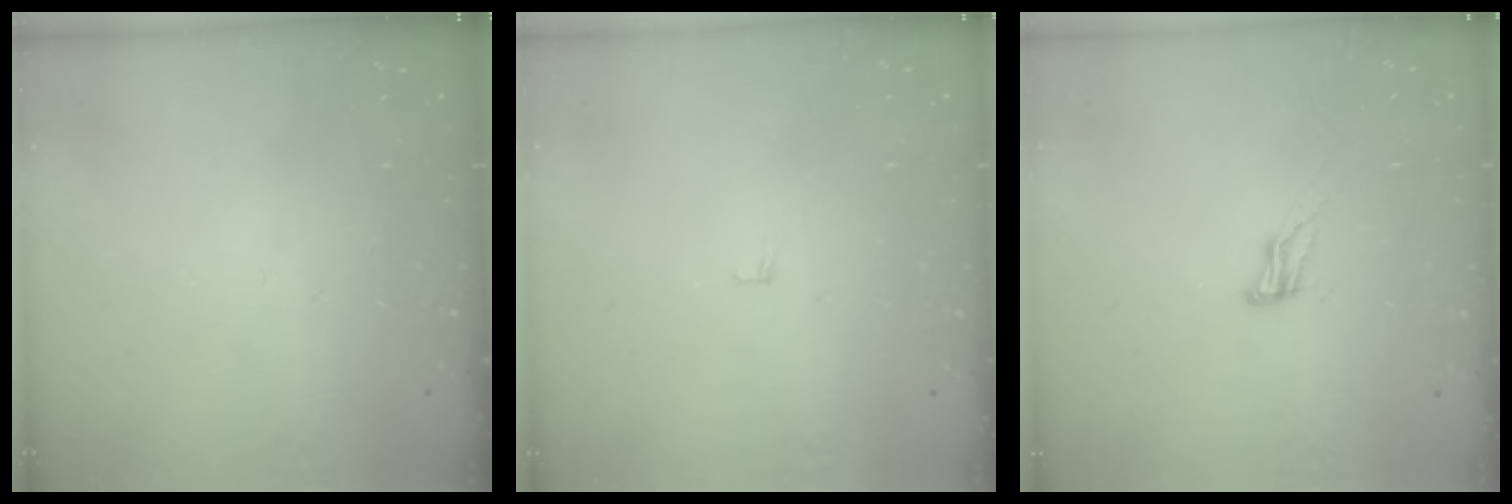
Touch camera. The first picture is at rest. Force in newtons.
{"total": 2.4, "press": 2.4, "slide": 0.2}
{"total": 6.9, "press": 6.9, "slide": 0.9}